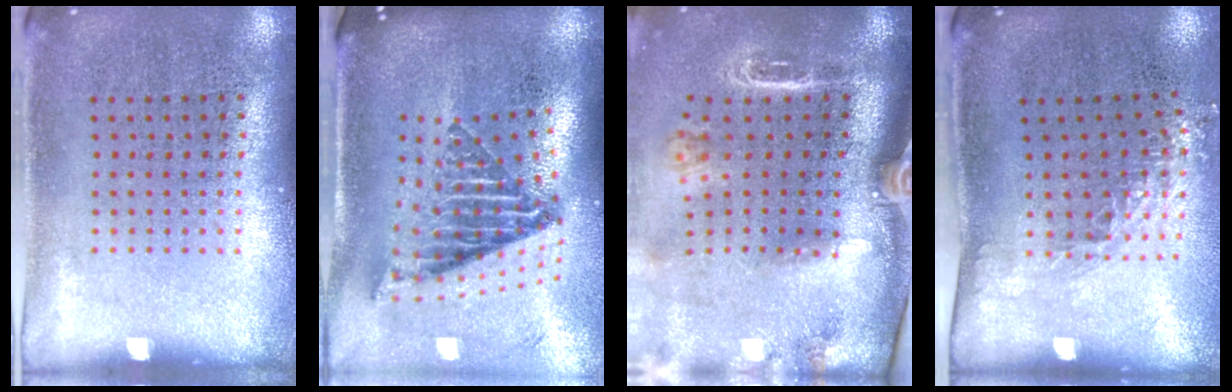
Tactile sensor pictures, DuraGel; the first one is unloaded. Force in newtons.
{"total": 2.6, "press": 1.7, "slide": 1.9}
{"total": 2.9, "press": 2.0, "slide": 2.0}
{"total": 1.4, "press": 1.0, "slide": 1.0}